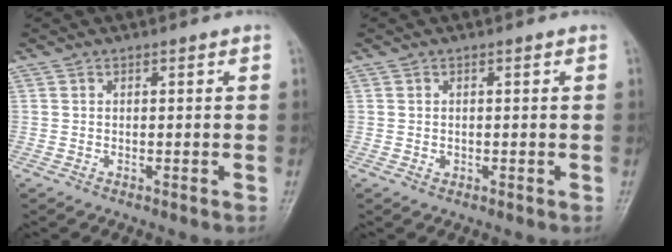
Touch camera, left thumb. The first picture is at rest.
{"total": 0.6, "force": [0.0, 0.5, 0.3], "torque": [0.001, 0.000, 0.000]}